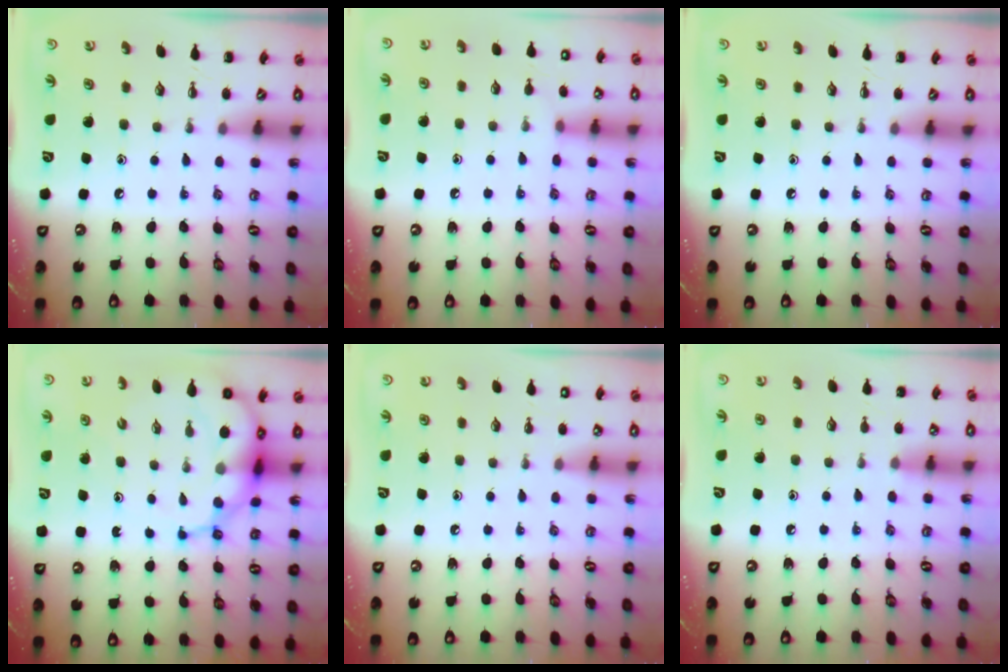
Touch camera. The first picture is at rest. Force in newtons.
{"total": 8.9, "press": 8.7, "slide": 2.0}
{"total": 0.0}
{"total": 11.8, "press": 11.4, "slide": 3.0}
{"total": 1.4, "press": 1.4, "slide": 0.1}
{"total": 6.8, "press": 6.4, "slide": 2.3}